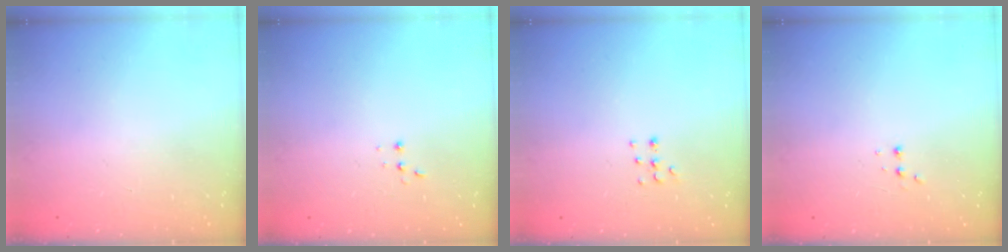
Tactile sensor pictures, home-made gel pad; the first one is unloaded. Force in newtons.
{"total": 2.7, "press": 2.7, "slide": 0.5}
{"total": 4.3, "press": 4.2, "slide": 1.1}
{"total": 2.9, "press": 2.7, "slide": 1.0}